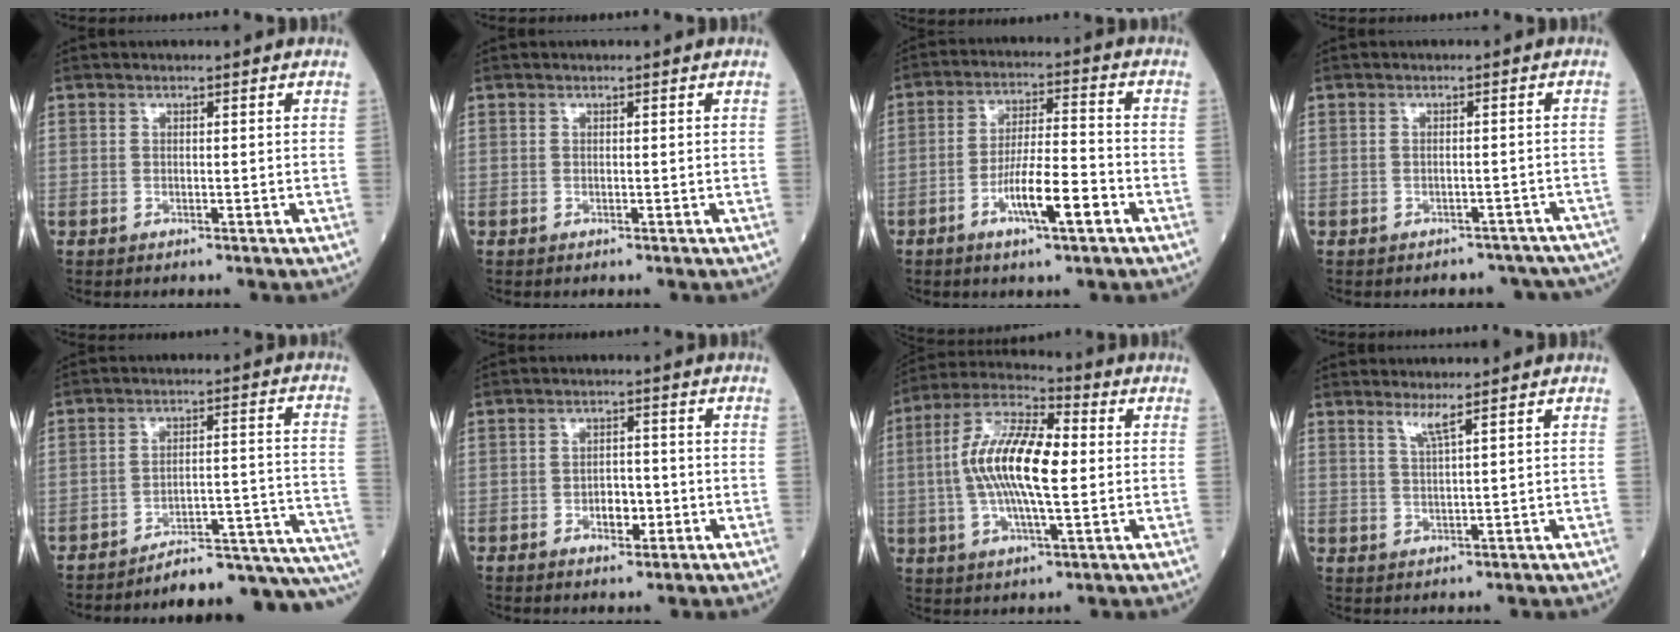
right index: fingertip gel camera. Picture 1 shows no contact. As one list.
[{"total": 0.0}, {"total": 8.9, "force": [-4.1, 1.2, 7.9], "torque": [-0.144, -0.001, -0.069]}, {"total": 9.8, "force": [-8.6, 4.5, 1.4], "torque": [-0.003, 0.023, -0.083]}, {"total": 16.8, "force": [-16.3, 0.1, 4.1], "torque": [-0.001, 0.045, -0.214]}, {"total": 3.5, "force": [-1.2, 1.9, 2.6], "torque": [-0.037, 0.004, -0.017]}, {"total": 14.7, "force": [0.4, 4.1, 14.1], "torque": [-0.284, 0.016, 0.003]}, {"total": 2.2, "force": [1.5, -0.7, 1.4], "torque": [-0.030, -0.012, 0.033]}]